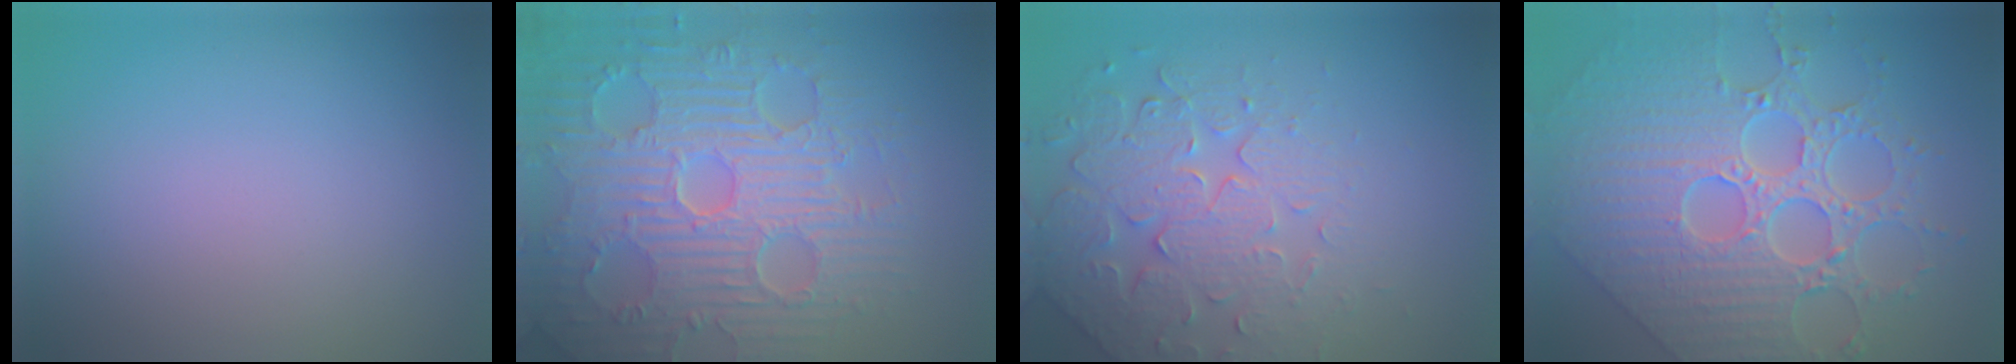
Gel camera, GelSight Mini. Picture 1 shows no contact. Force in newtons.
{"total": 9.3, "press": 6.8, "slide": 6.3}
{"total": 4.8, "press": 4.7, "slide": 1.1}
{"total": 9.4, "press": 7.0, "slide": 6.2}